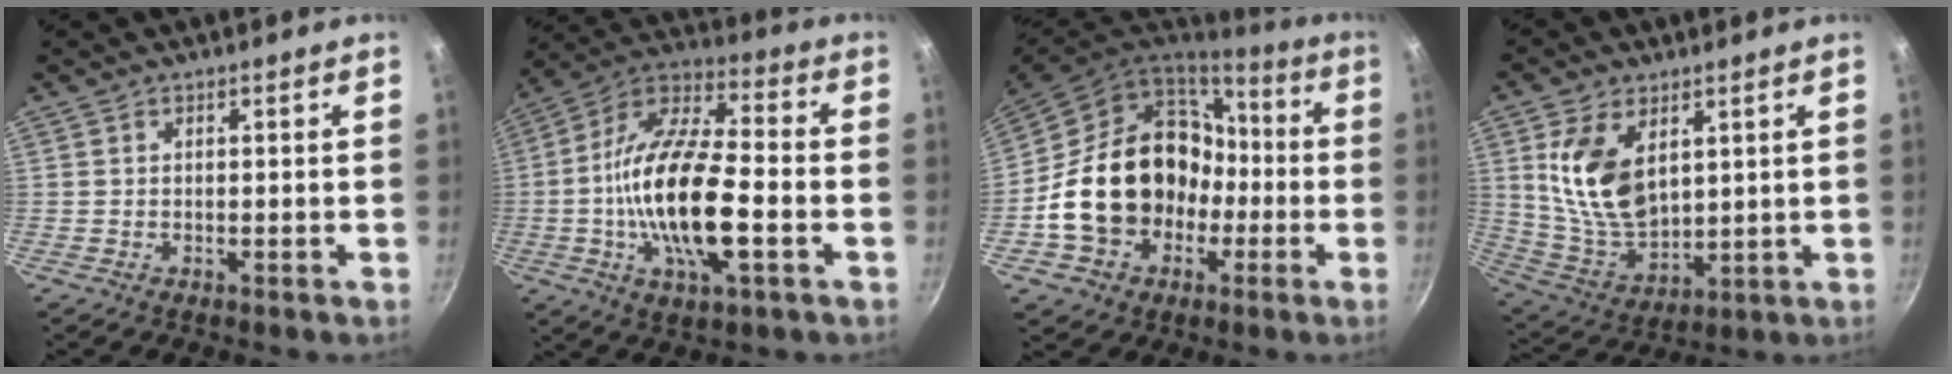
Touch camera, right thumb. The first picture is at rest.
{"total": 21.2, "force": [-3.9, 8.2, 19.2], "torque": [-0.356, 0.024, -0.088]}
{"total": 22.7, "force": [-2.8, 18.3, 13.2], "torque": [-0.217, 0.062, -0.024]}
{"total": 14.2, "force": [4.3, 8.6, 10.4], "torque": [-0.175, -0.036, 0.097]}